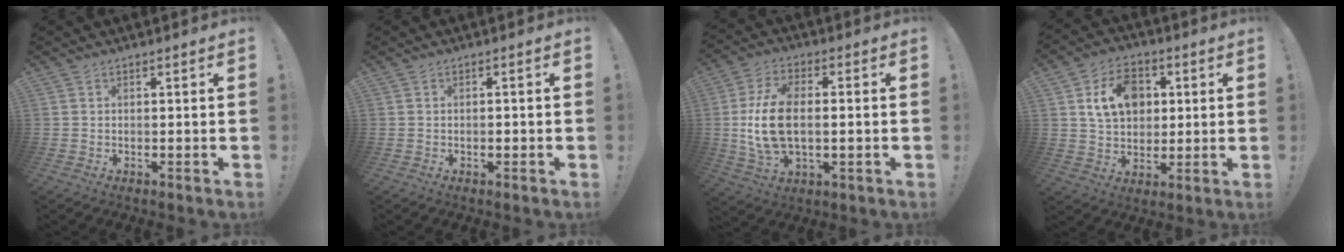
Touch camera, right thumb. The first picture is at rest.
{"total": 1.0, "force": [-0.3, 0.7, 0.6], "torque": [-0.001, -0.001, -0.006]}
{"total": 14.0, "force": [-0.3, 8.1, 11.4], "torque": [-0.228, 0.001, -0.005]}
{"total": 12.9, "force": [3.9, 10.0, 7.2], "torque": [-0.107, 0.000, 0.077]}